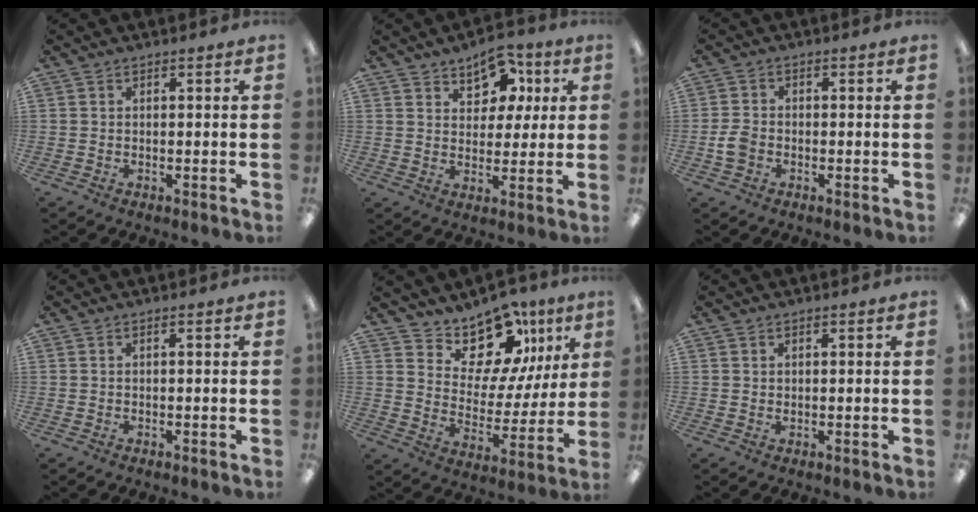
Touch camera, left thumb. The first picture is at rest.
{"total": 9.1, "force": [5.7, 6.2, 3.4], "torque": [-0.037, -0.029, 0.102]}
{"total": 4.1, "force": [-1.1, 3.1, 2.5], "torque": [-0.047, 0.008, -0.021]}
{"total": 0.0}
{"total": 14.7, "force": [11.5, 7.8, 5.0], "torque": [-0.081, -0.089, 0.206]}
{"total": 0.7, "force": [0.6, 0.4, 0.0], "torque": [-0.001, -0.001, 0.011]}